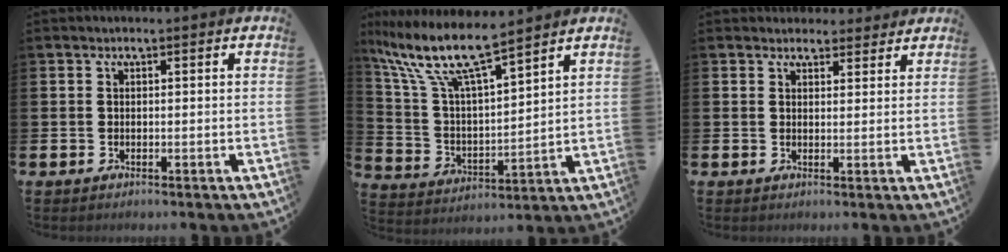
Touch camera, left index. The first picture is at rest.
{"total": 10.4, "force": [8.8, 1.4, 5.4], "torque": [-0.147, -0.049, 0.150]}
{"total": 3.0, "force": [2.8, 1.0, -0.2], "torque": [0.015, -0.016, 0.049]}